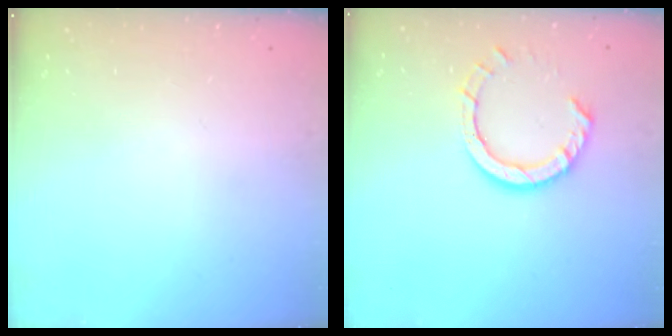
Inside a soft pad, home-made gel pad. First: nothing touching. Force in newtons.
{"total": 8.9, "press": 8.8, "slide": 0.8}